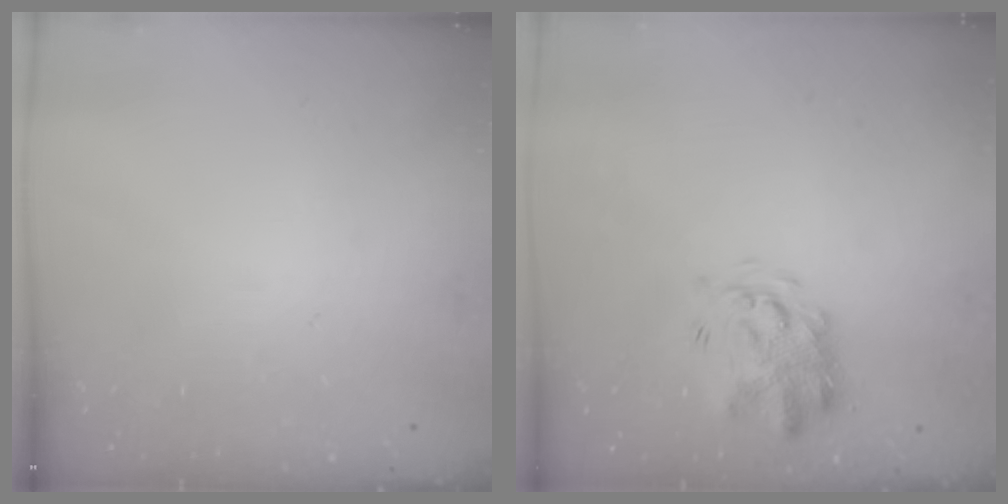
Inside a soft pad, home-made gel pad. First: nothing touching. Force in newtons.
{"total": 3.3, "press": 3.2, "slide": 0.7}